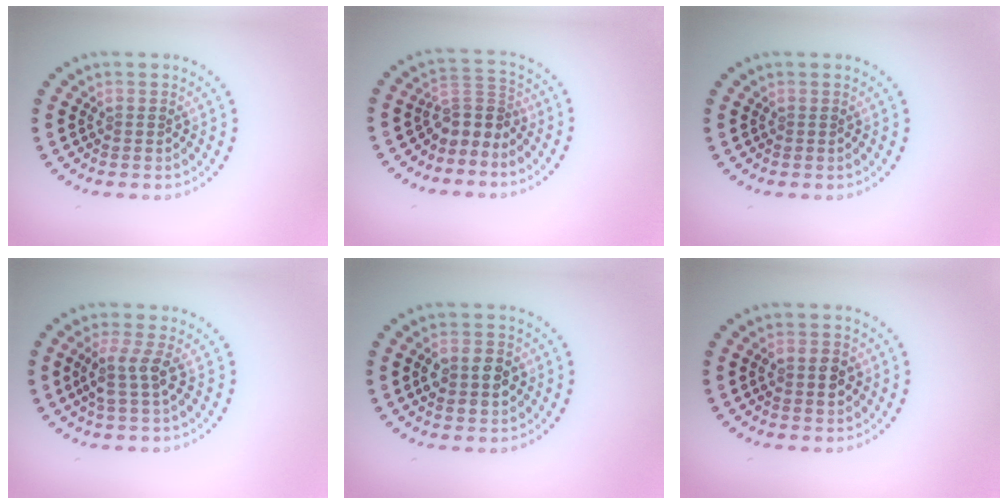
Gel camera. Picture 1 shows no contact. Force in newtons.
{"total": 2.8, "press": 1.9, "slide": 2.0}
{"total": 0.0}
{"total": 2.5, "press": 2.0, "slide": 1.6}
{"total": 3.8, "press": 3.8, "slide": 0.1}
{"total": 2.8, "press": 2.8, "slide": 0.1}